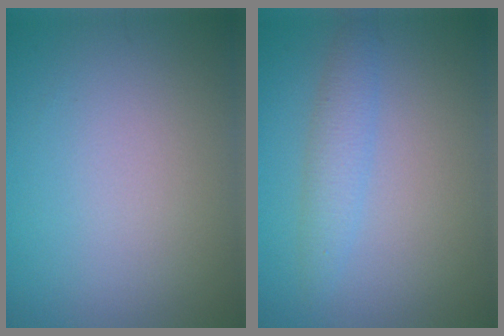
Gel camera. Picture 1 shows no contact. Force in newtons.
{"total": 2.3, "press": 2.3, "slide": 0.1}